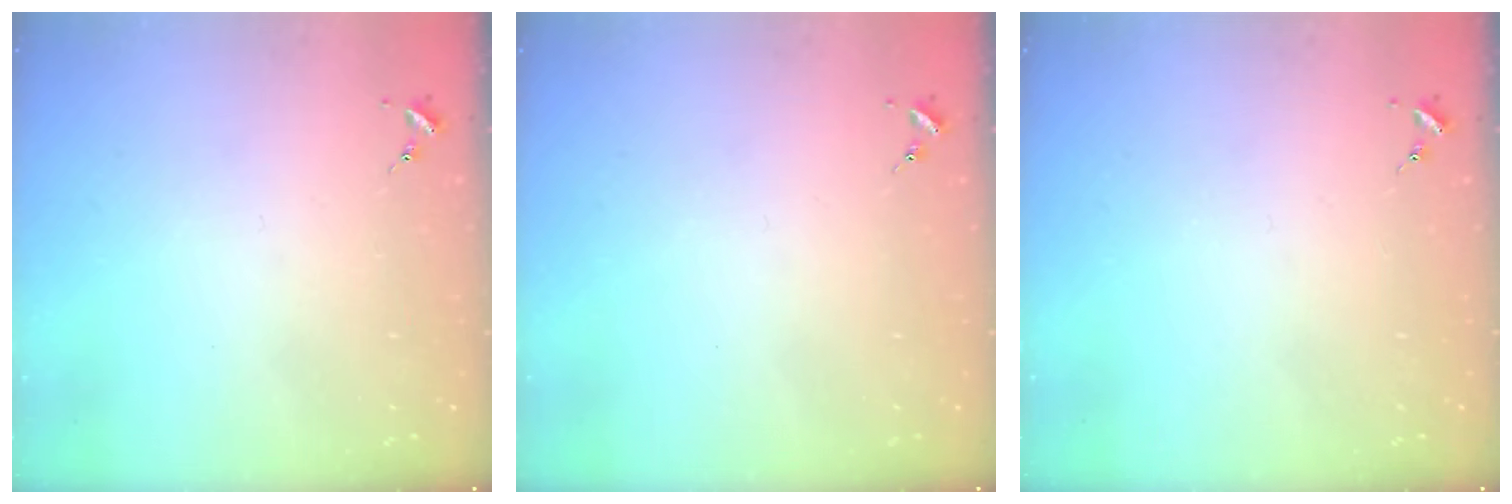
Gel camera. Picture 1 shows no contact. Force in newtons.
{"total": 0.0}
{"total": 0.0}